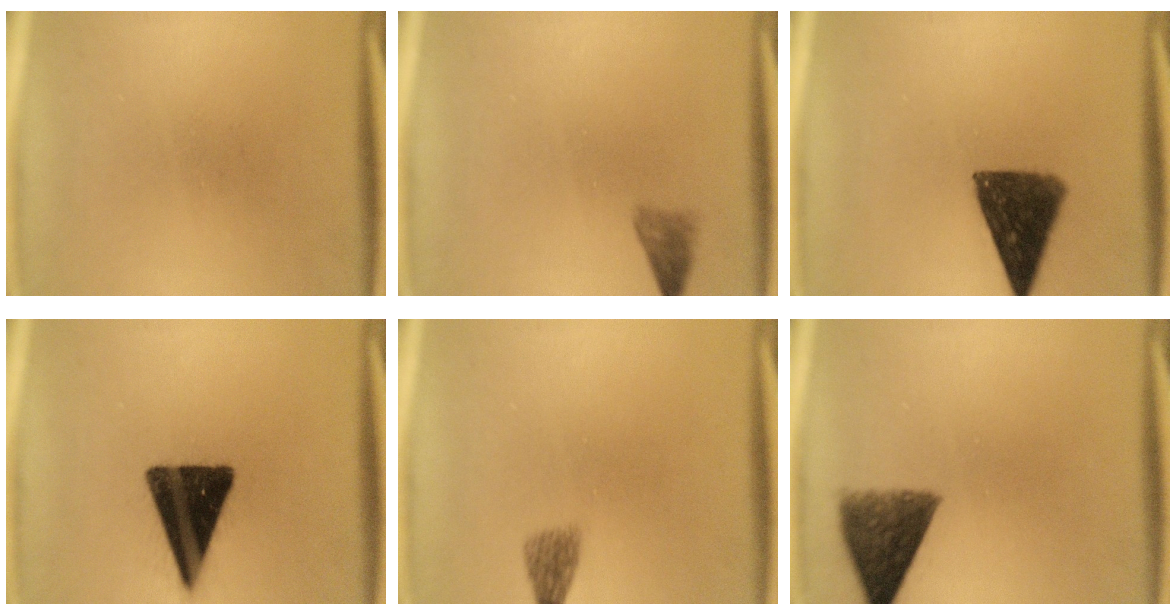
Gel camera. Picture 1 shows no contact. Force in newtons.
{"total": 1.9}
{"total": 11.7}
{"total": 16.8}
{"total": 2.4}
{"total": 8.2}